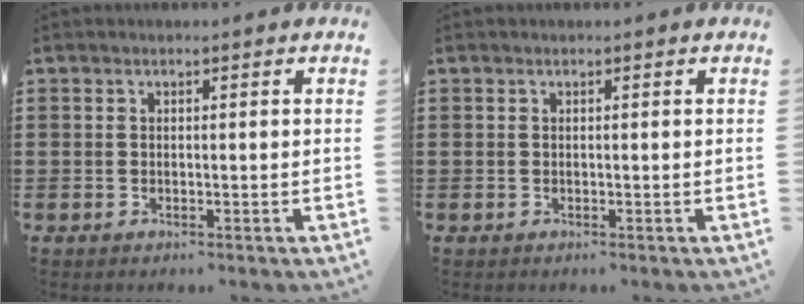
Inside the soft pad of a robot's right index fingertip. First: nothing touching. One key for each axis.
{"total": 0.0}